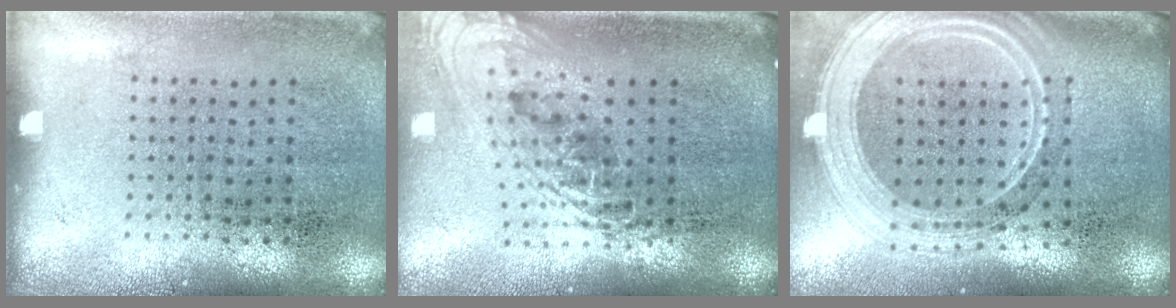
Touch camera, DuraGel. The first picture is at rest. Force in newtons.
{"total": 2.2, "press": 1.6, "slide": 1.5}
{"total": 2.8, "press": 2.3, "slide": 1.6}